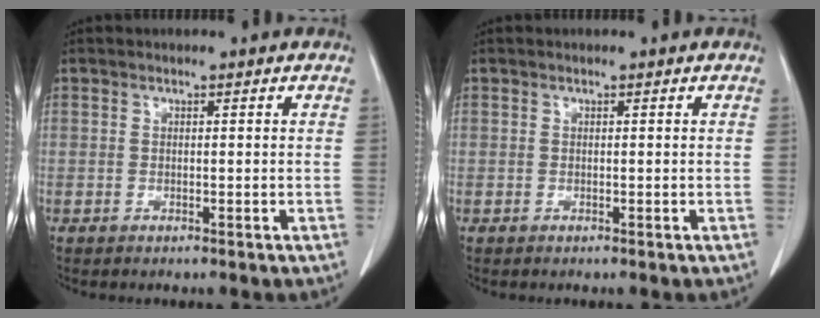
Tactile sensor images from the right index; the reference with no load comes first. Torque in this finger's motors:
{"motor_torque": [0.00, 0.00, 0.00, 0.00]}